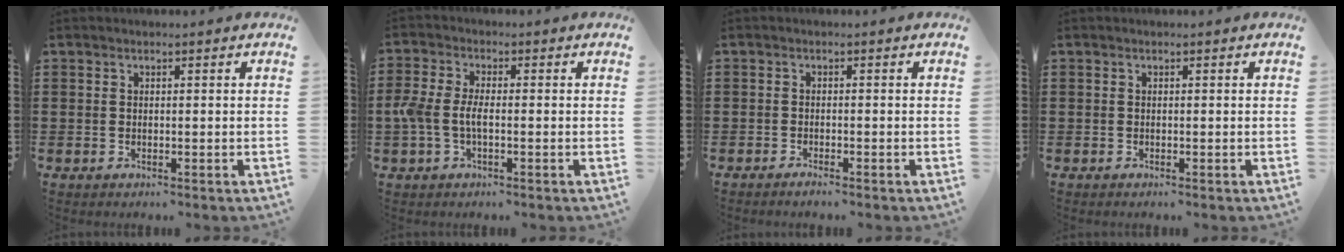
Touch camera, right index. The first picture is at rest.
{"total": 3.9, "force": [-1.0, 1.5, 3.4], "torque": [-0.089, -0.005, -0.026]}
{"total": 1.0, "force": [-0.9, 0.0, 0.3], "torque": [-0.007, -0.002, -0.017]}
{"total": 0.0}